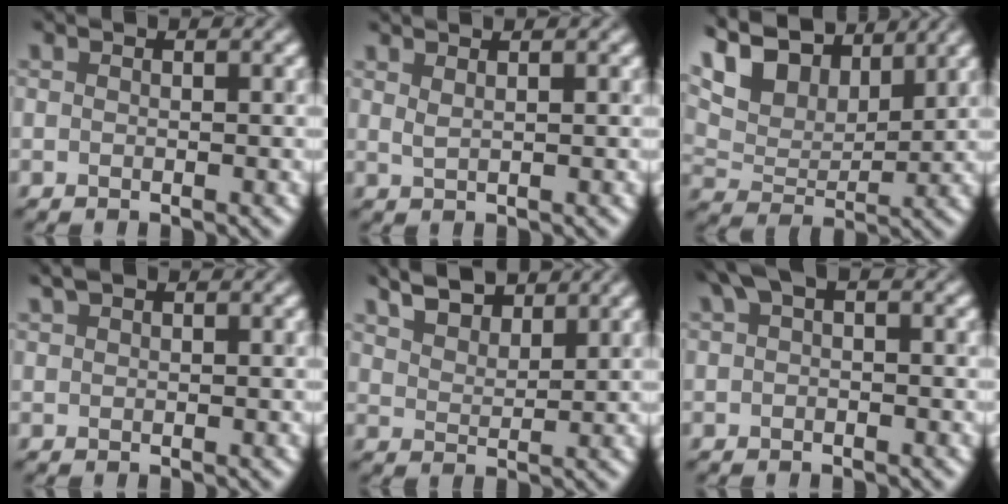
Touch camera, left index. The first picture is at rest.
{"total": 1.0, "force": [0.9, 0.1, 0.3], "torque": [0.003, 0.008, 0.019]}
{"total": 9.1, "force": [6.7, 4.1, 4.6], "torque": [-0.105, 0.015, 0.107]}
{"total": 1.0, "force": [0.9, 0.3, 0.4], "torque": [-0.002, 0.009, 0.018]}
{"total": 5.0, "force": [4.5, 1.4, 1.7], "torque": [-0.034, 0.010, 0.072]}
{"total": 1.6, "force": [0.6, 0.7, 1.3], "torque": [-0.022, 0.014, 0.010]}